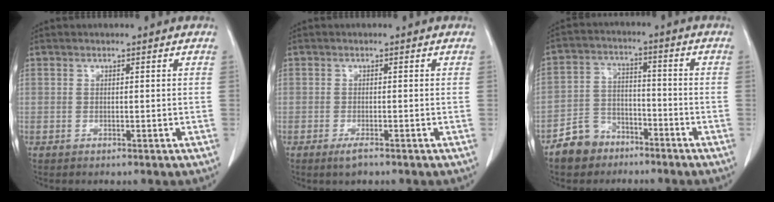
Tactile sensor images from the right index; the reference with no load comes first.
{"total": 1.9, "force": [-1.3, 0.3, 1.3], "torque": [-0.029, -0.004, -0.024]}
{"total": 7.3, "force": [-5.2, 5.0, 1.1], "torque": [-0.023, 0.009, -0.094]}